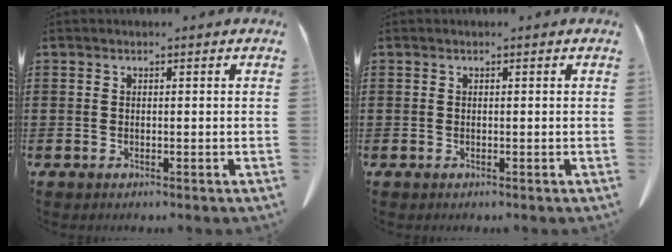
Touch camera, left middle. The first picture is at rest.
{"total": 0.0}